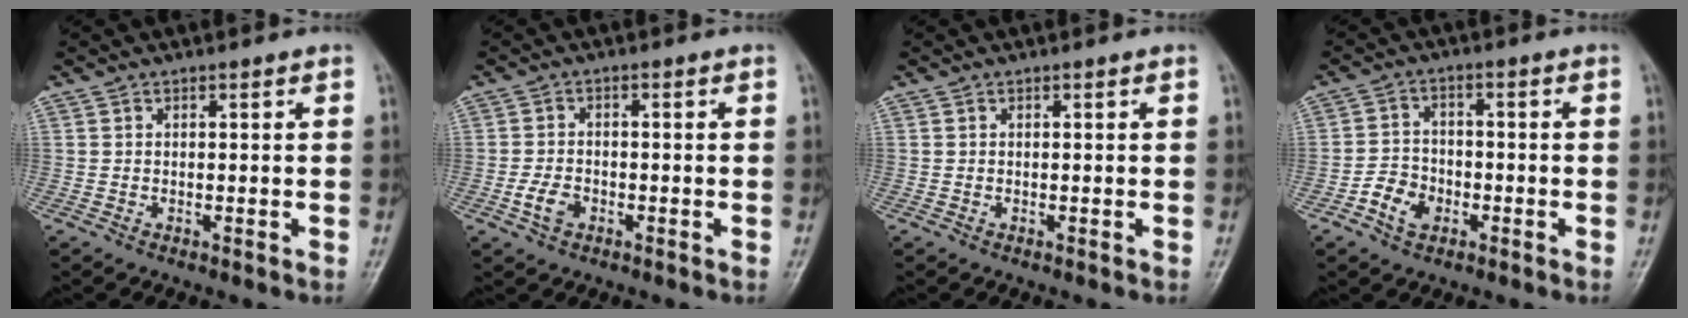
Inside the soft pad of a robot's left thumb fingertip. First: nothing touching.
{"total": 3.7, "force": [-1.5, 2.5, 2.3], "torque": [-0.041, 0.009, -0.029]}
{"total": 0.0}
{"total": 5.7, "force": [-2.6, 4.3, 2.6], "torque": [-0.032, 0.021, -0.048]}